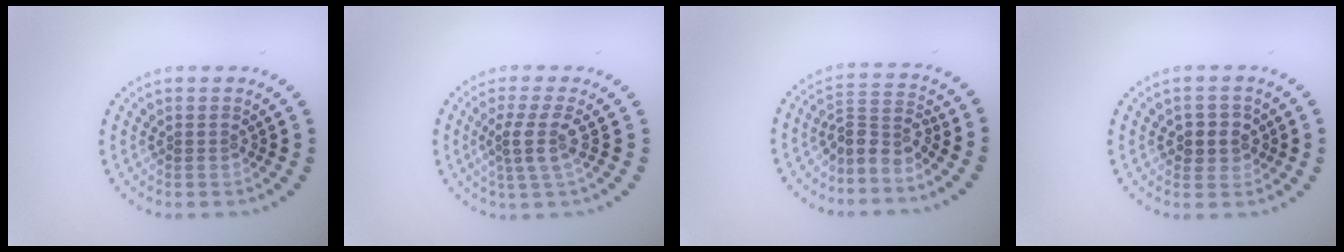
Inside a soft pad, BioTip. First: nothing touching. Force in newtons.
{"total": 2.7, "press": 2.0, "slide": 1.8}
{"total": 3.1, "press": 2.2, "slide": 2.1}
{"total": 2.3, "press": 2.2, "slide": 0.9}